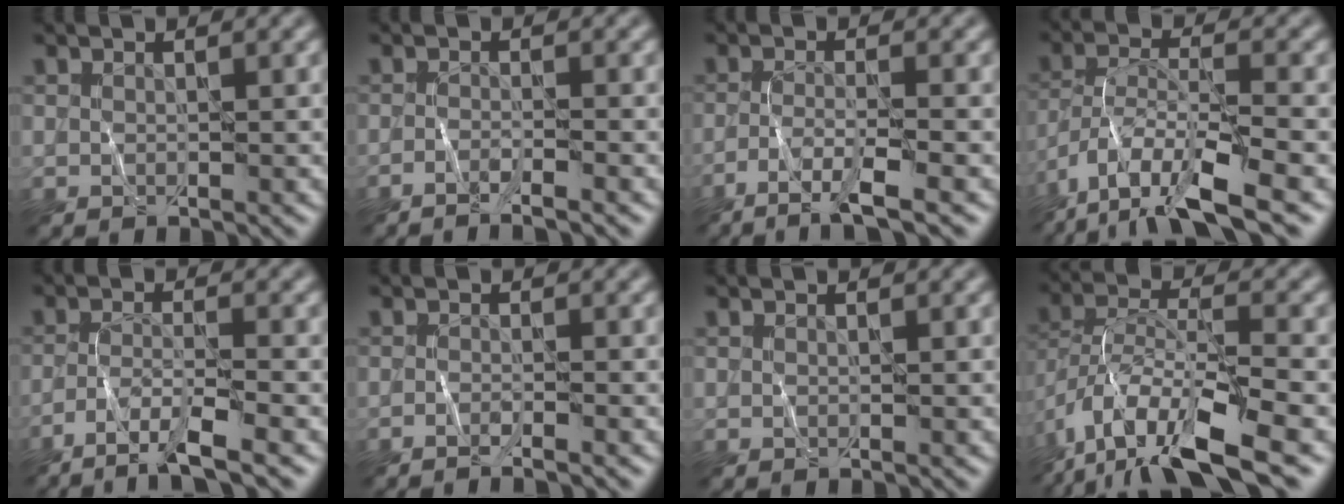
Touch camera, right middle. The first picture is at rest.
{"total": 2.3, "force": [-1.6, 0.1, 1.6], "torque": [-0.031, 0.002, -0.038]}
{"total": 4.0, "force": [-2.5, 0.4, 3.1], "torque": [-0.056, 0.002, -0.056]}
{"total": 10.2, "force": [-6.9, 2.8, 7.0], "torque": [-0.130, -0.005, -0.129]}
{"total": 4.9, "force": [-3.4, 0.6, 3.5], "torque": [-0.061, 0.000, -0.065]}
{"total": 1.6, "force": [-1.2, 0.1, 1.1], "torque": [-0.019, 0.001, -0.026]}
{"total": 0.0}
{"total": 11.8, "force": [-7.4, 3.7, 8.5], "torque": [-0.161, -0.001, -0.141]}